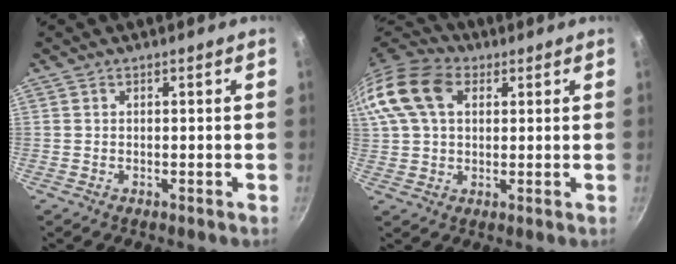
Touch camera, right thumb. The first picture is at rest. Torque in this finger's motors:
{"motor_torque": [-0.80, 1.14, 0.33, -0.28, 0.13]}